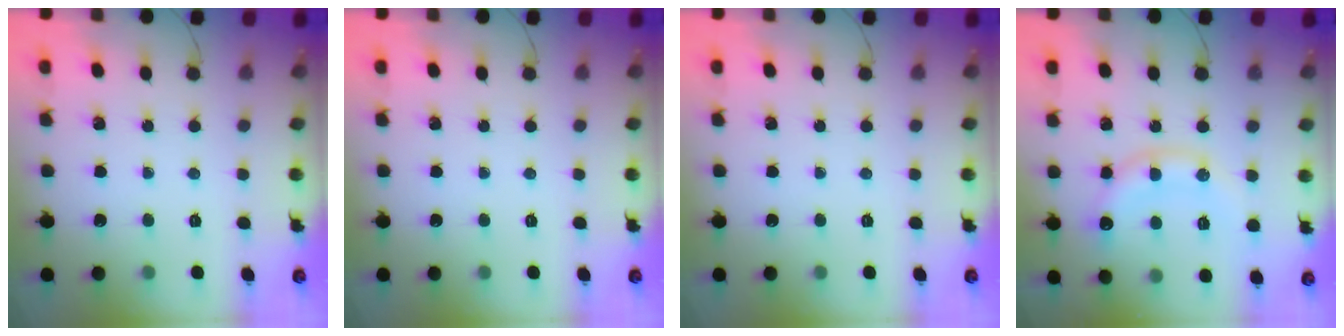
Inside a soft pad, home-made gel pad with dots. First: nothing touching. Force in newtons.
{"total": 0.0}
{"total": 0.0}
{"total": 15.2, "press": 15.1, "slide": 0.9}